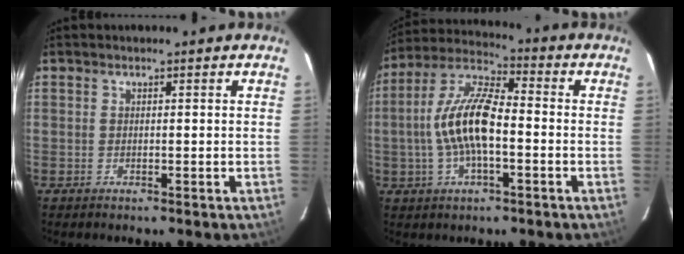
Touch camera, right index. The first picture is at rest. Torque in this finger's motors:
{"motor_torque": [1.86, -0.28, 1.04, 0.21]}